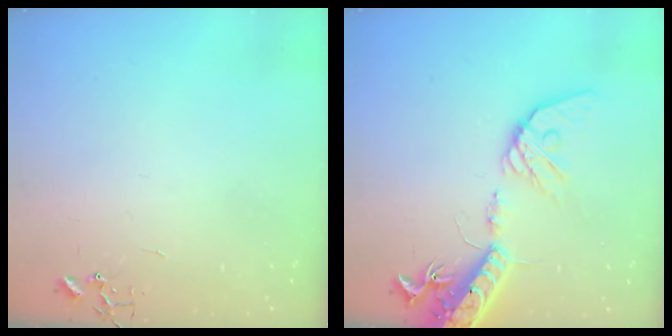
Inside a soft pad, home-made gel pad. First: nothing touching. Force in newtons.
{"total": 18.0, "press": 17.7, "slide": 3.3}